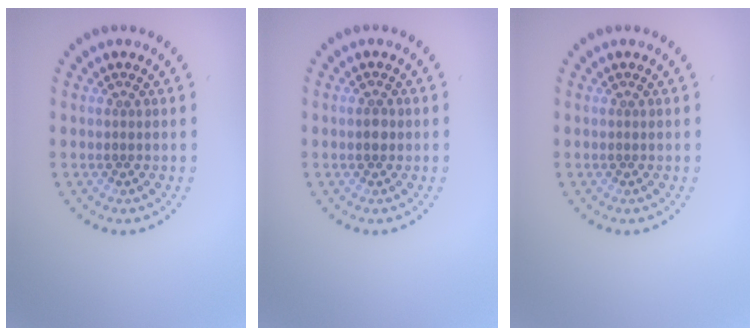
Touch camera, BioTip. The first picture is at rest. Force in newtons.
{"total": 1.2, "press": 1.2, "slide": 0.1}
{"total": 0.0}